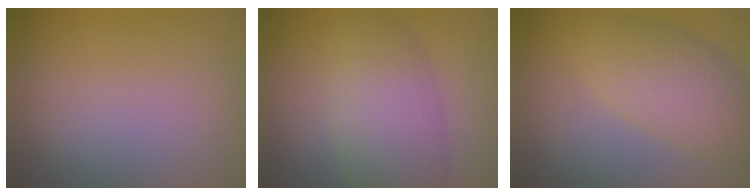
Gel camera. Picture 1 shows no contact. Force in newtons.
{"total": 6.3, "press": 6.3, "slide": 0.3}
{"total": 5.0, "press": 5.0, "slide": 0.2}